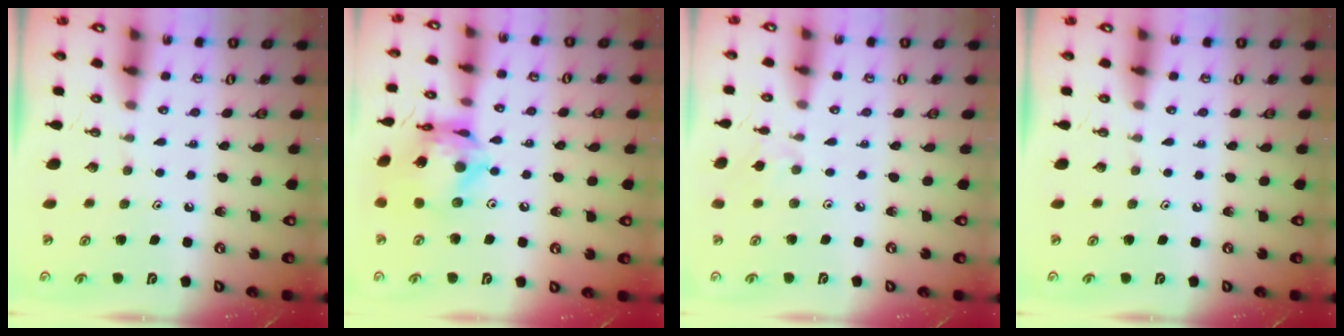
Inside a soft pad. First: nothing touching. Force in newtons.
{"total": 15.7, "press": 15.6, "slide": 1.5}
{"total": 2.9, "press": 2.8, "slide": 0.6}
{"total": 0.0}